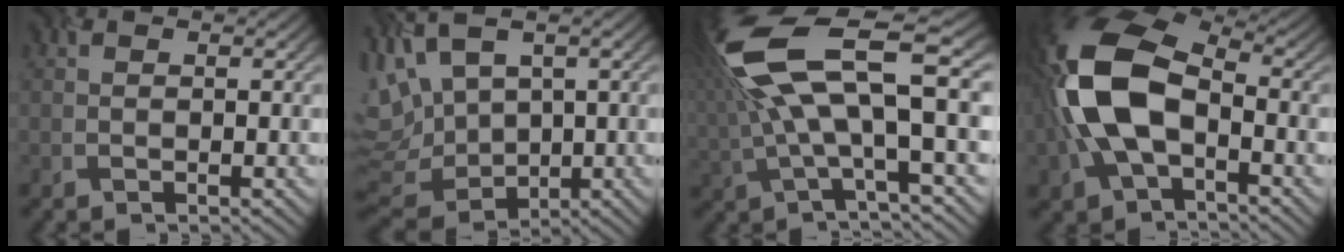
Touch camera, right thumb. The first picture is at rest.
{"total": 11.6, "force": [2.6, 7.1, 8.8], "torque": [-0.223, -0.015, 0.064]}
{"total": 14.0, "force": [2.9, 4.3, 13.0], "torque": [-0.276, -0.002, 0.058]}
{"total": 14.2, "force": [-1.7, 8.3, 11.4], "torque": [-0.271, 0.000, -0.046]}